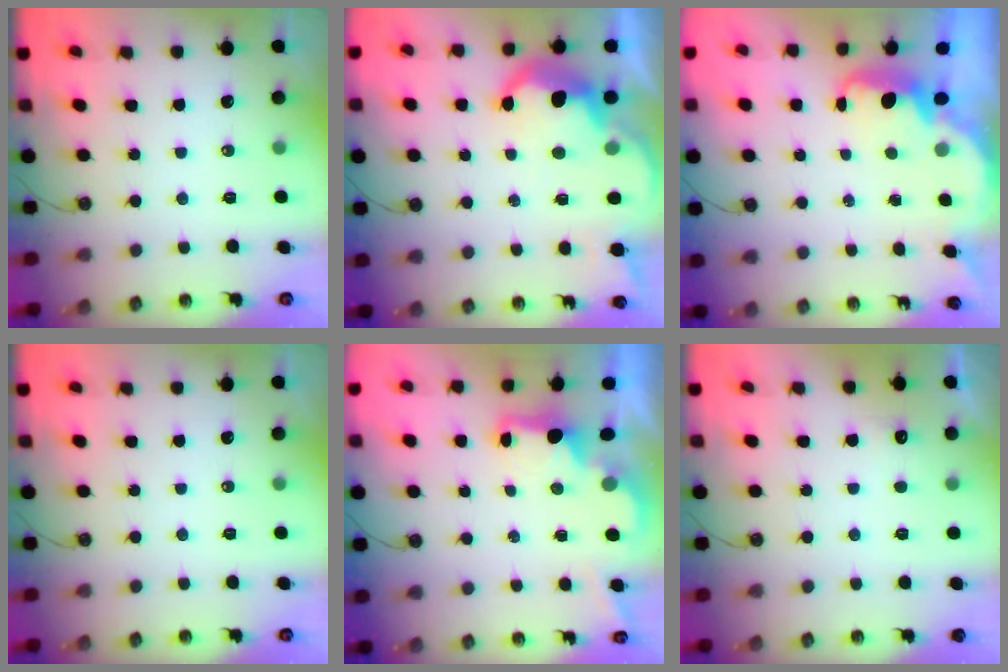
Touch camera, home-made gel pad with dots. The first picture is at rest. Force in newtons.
{"total": 11.3, "press": 11.2, "slide": 1.0}
{"total": 2.5, "press": 2.4, "slide": 0.6}
{"total": 0.6, "press": 0.0, "slide": 0.6}
{"total": 2.1, "press": 2.0, "slide": 0.8}
{"total": 5.2, "press": 5.0, "slide": 1.2}